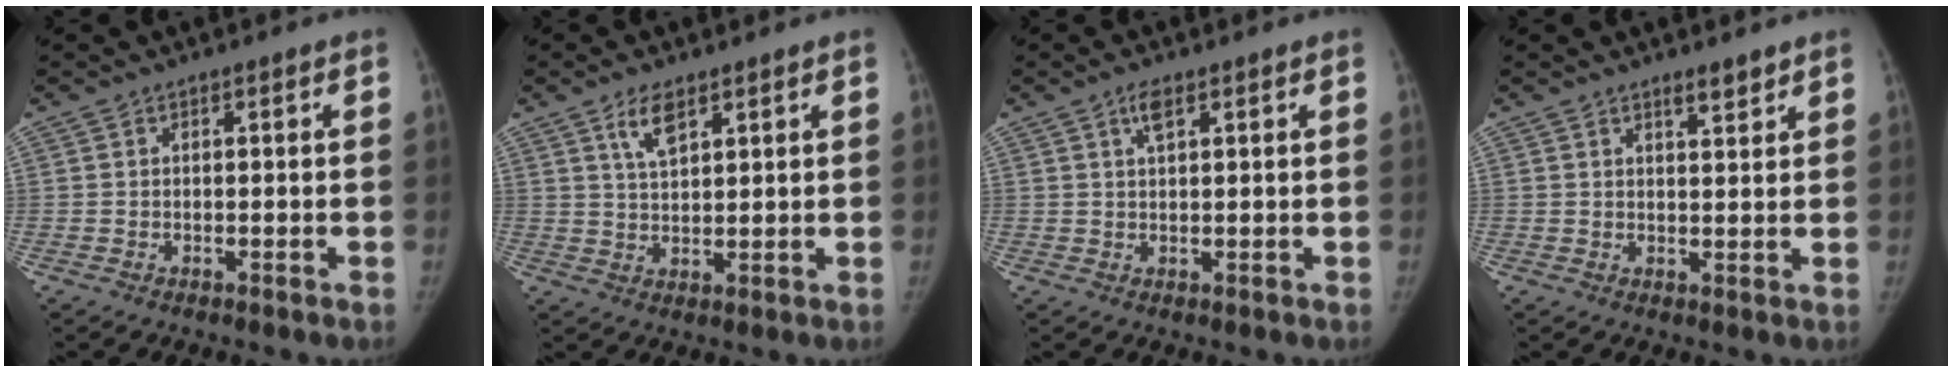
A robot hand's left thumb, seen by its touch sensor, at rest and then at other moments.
{"total": 5.0, "force": [3.0, 1.9, 3.4], "torque": [-0.059, -0.014, 0.061]}
{"total": 2.5, "force": [1.4, 0.9, 1.9], "torque": [-0.036, -0.001, 0.027]}
{"total": 2.6, "force": [2.1, 0.6, 1.5], "torque": [-0.016, -0.017, 0.034]}